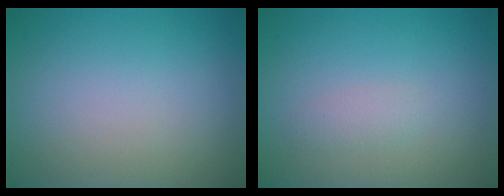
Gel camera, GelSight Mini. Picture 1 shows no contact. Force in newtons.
{"total": 1.0, "press": 1.0, "slide": 0.0}